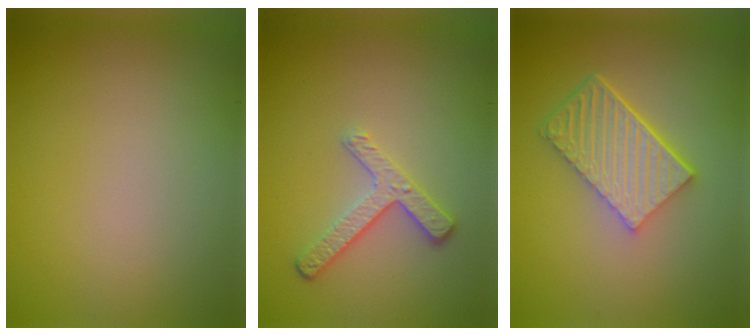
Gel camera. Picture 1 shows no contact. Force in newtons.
{"total": 2.7, "press": 2.3, "slide": 1.5}
{"total": 6.2, "press": 4.2, "slide": 4.6}